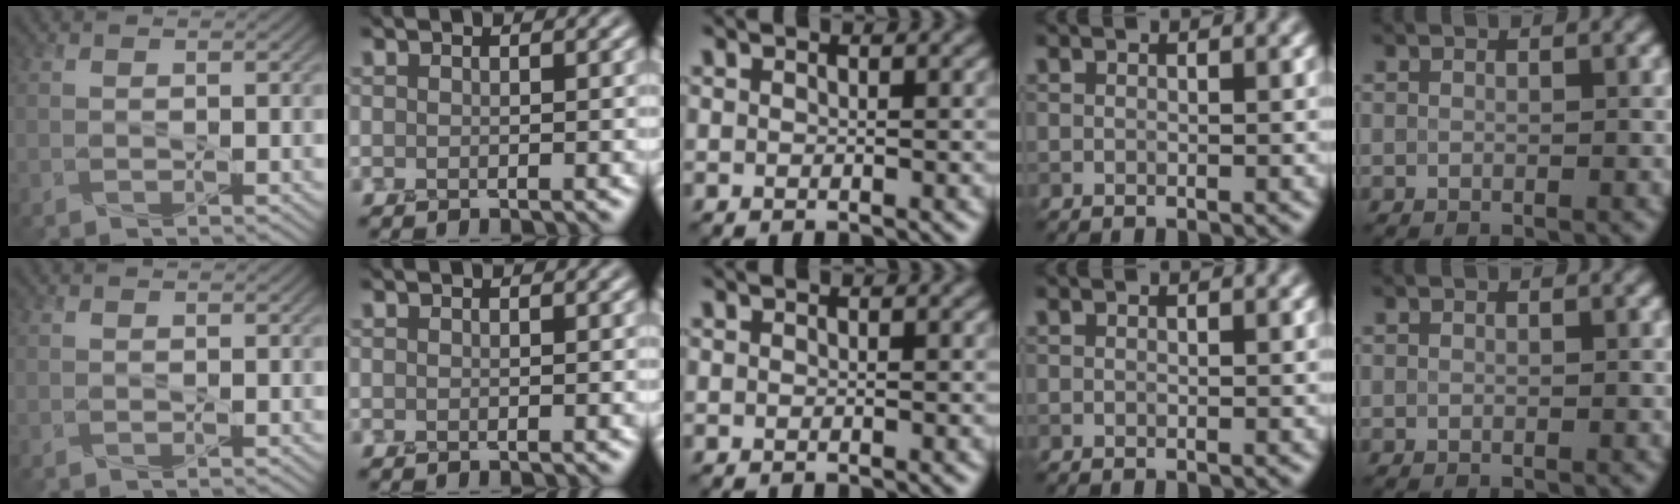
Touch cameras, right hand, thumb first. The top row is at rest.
{}